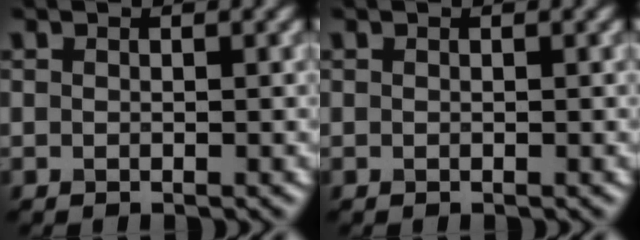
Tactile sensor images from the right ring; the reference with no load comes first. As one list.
[{"total": 0.0}]